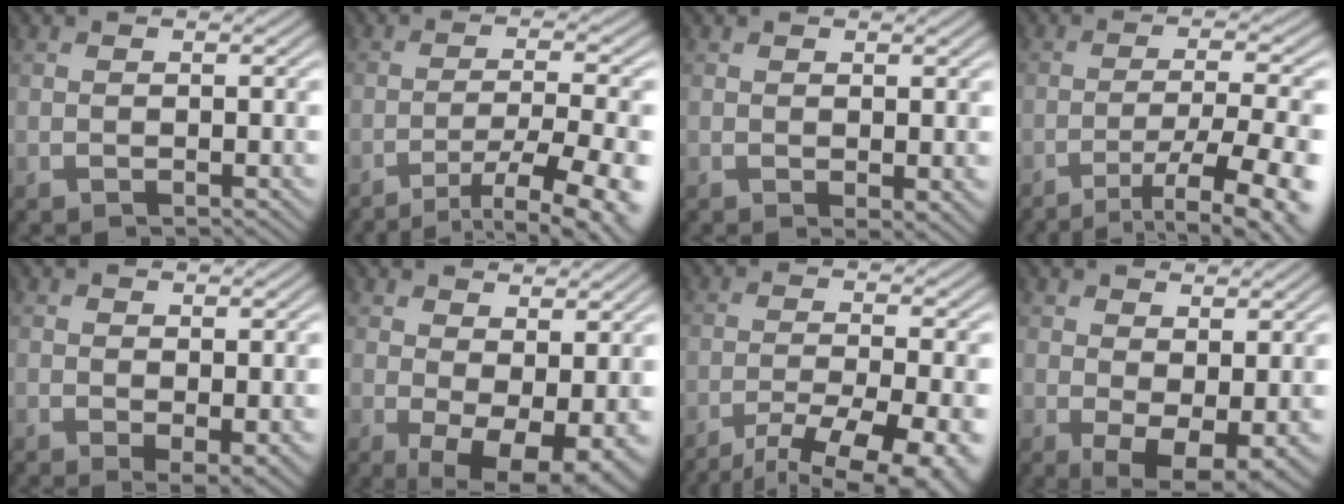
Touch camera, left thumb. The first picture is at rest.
{"total": 10.3, "force": [-6.8, 1.8, 7.5], "torque": [-0.122, -0.006, -0.093]}
{"total": 1.6, "force": [0.2, 0.7, 1.4], "torque": [-0.021, -0.006, 0.007]}
{"total": 10.8, "force": [-6.4, 2.0, 8.5], "torque": [-0.137, -0.001, -0.083]}
{"total": 2.6, "force": [0.4, 1.1, 2.3], "torque": [-0.039, -0.009, 0.011]}
{"total": 9.3, "force": [0.6, 4.8, 7.9], "torque": [-0.119, -0.019, 0.024]}
{"total": 10.2, "force": [-6.5, 2.3, 7.4], "torque": [-0.120, -0.018, -0.091]}
{"total": 6.4, "force": [0.7, 3.3, 5.5], "torque": [-0.093, -0.016, 0.021]}